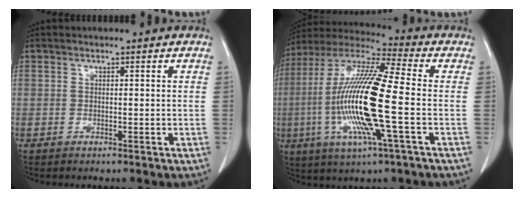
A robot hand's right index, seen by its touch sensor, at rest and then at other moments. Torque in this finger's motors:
{"motor_torque": [2.14, 0.00, 0.97, 0.21]}